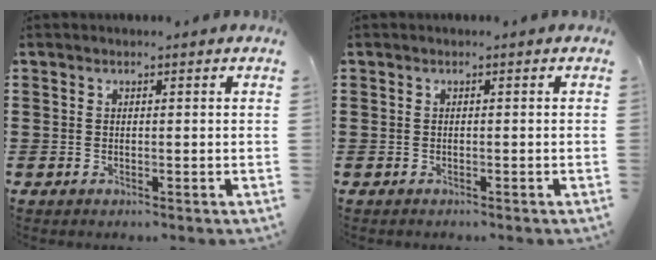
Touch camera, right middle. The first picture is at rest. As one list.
[{"total": 0.6, "force": [-0.5, 0.2, -0.1], "torque": [0.000, 0.001, -0.011]}]